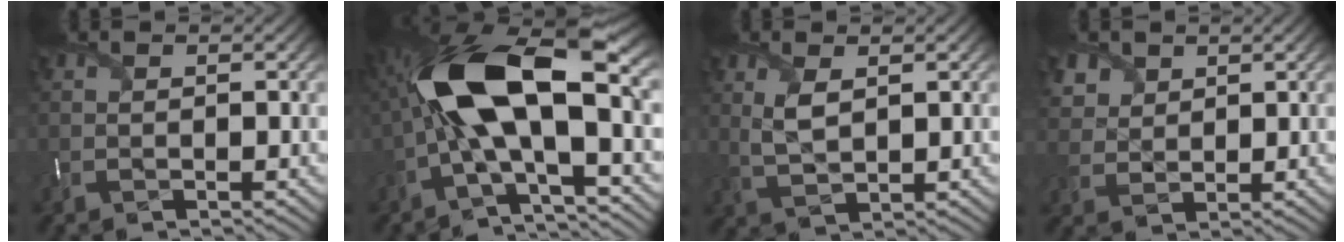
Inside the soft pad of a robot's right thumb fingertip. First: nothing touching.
{"total": 16.6, "force": [0.1, 6.9, 15.1], "torque": [-0.297, 0.020, -0.011]}
{"total": 3.5, "force": [1.3, 1.6, 2.9], "torque": [-0.072, -0.005, 0.033]}
{"total": 3.5, "force": [2.4, 2.5, 0.4], "torque": [-0.030, -0.001, 0.050]}